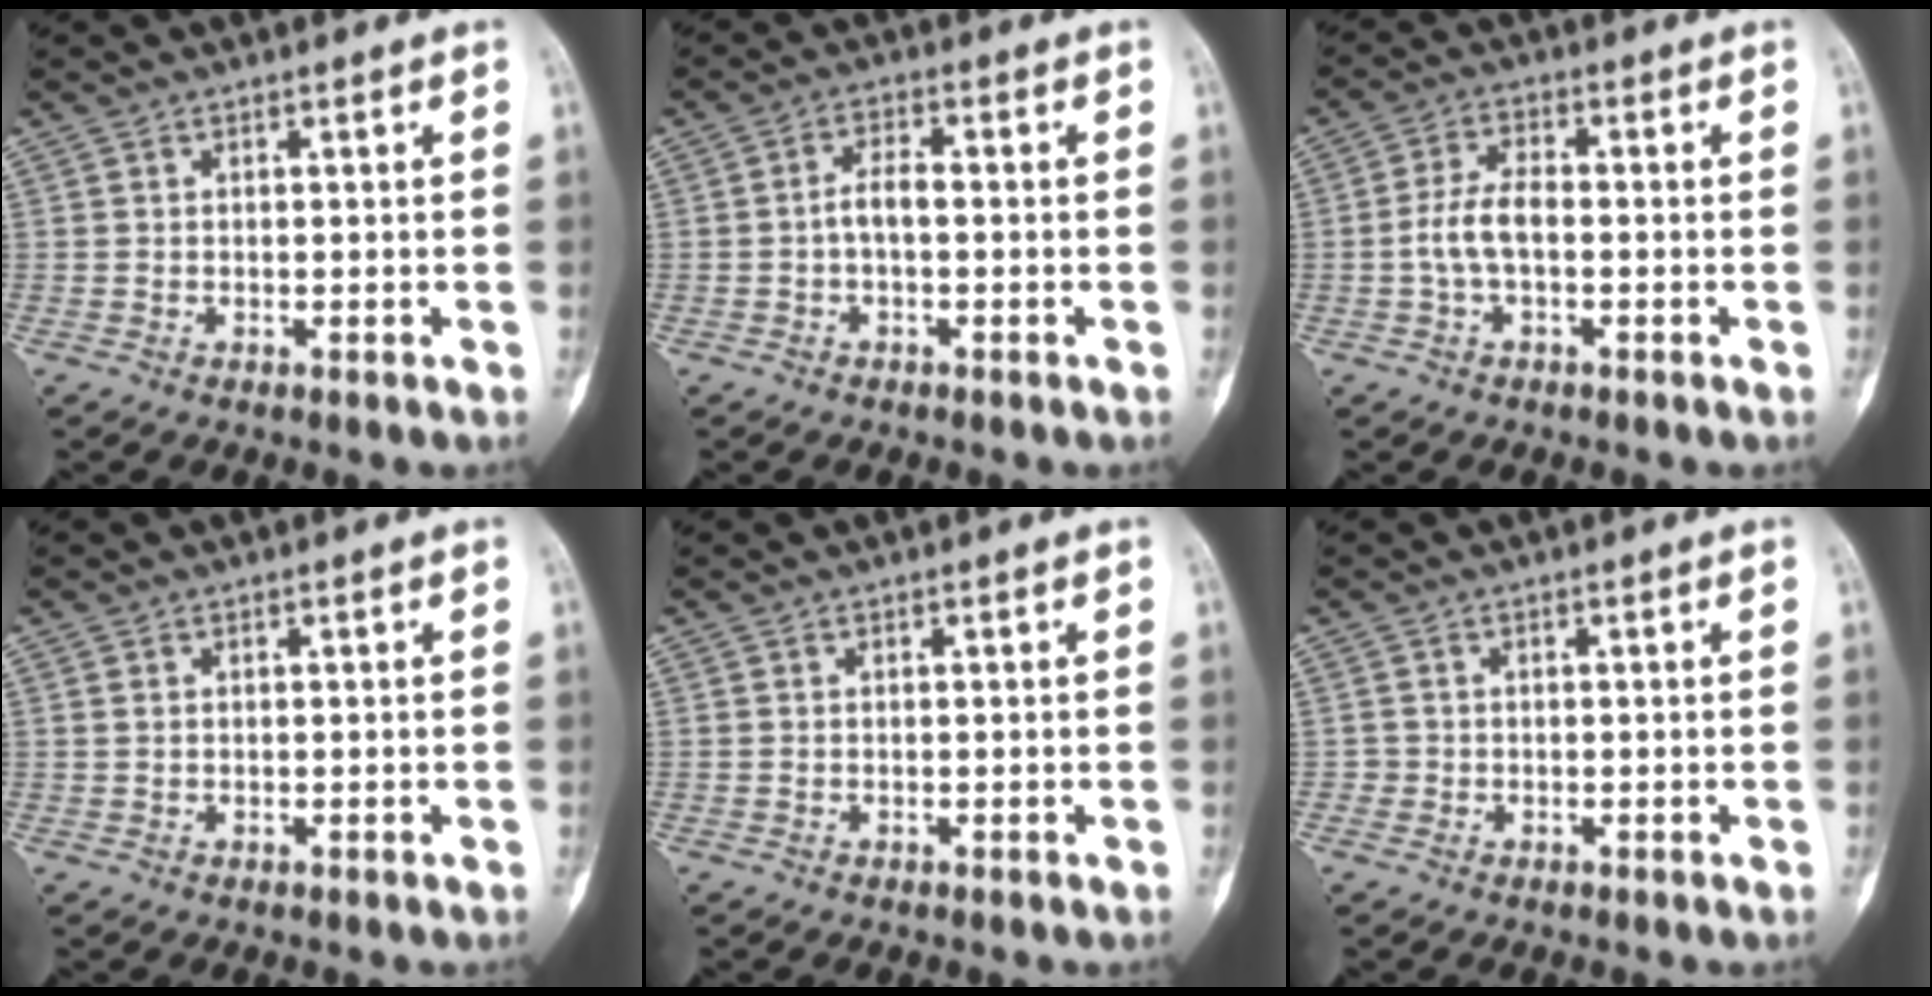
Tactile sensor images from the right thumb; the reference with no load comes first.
{"total": 3.3, "force": [-0.6, 1.5, 2.9], "torque": [-0.051, 0.018, -0.015]}
{"total": 5.6, "force": [-1.0, 2.7, 4.7], "torque": [-0.098, 0.020, -0.024]}
{"total": 0.6, "force": [0.3, 0.4, 0.3], "torque": [-0.004, 0.003, 0.007]}
{"total": 0.0}
{"total": 0.9, "force": [-0.3, 0.9, -0.1], "torque": [0.004, 0.006, -0.007]}